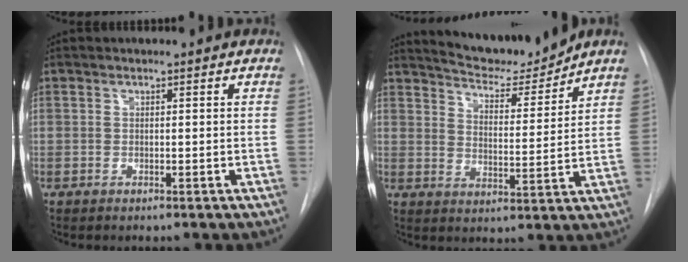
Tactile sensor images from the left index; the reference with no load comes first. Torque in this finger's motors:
{"motor_torque": [0.32, -0.99, -0.24, 0.02]}